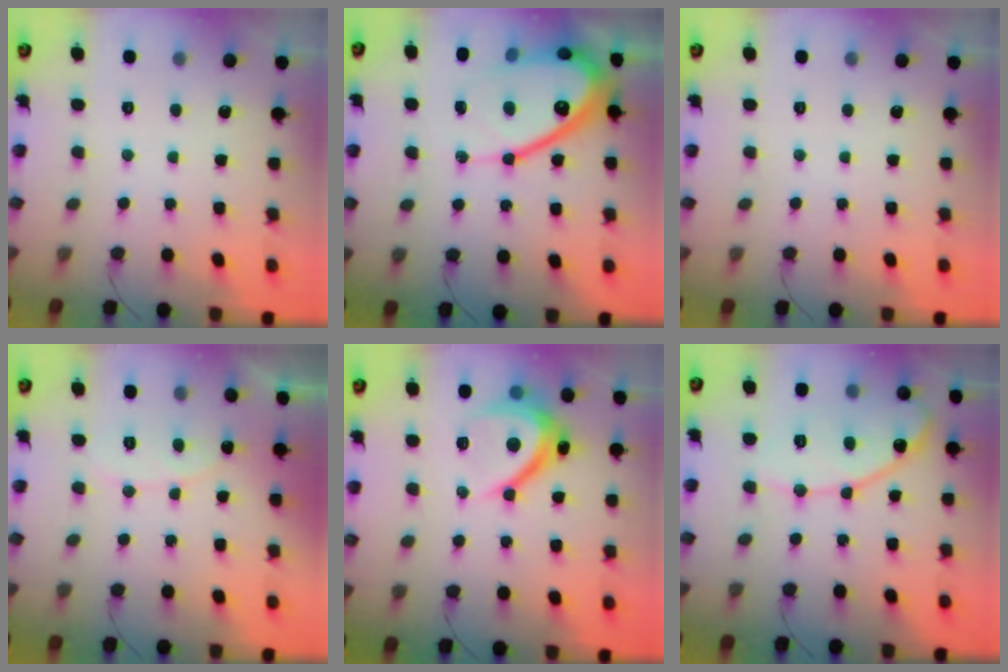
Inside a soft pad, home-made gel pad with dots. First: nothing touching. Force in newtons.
{"total": 19.5, "press": 19.5, "slide": 1.7}
{"total": 0.0}
{"total": 5.5, "press": 5.5, "slide": 0.2}
{"total": 10.5, "press": 10.5, "slide": 0.7}
{"total": 13.3, "press": 13.2, "slide": 1.3}